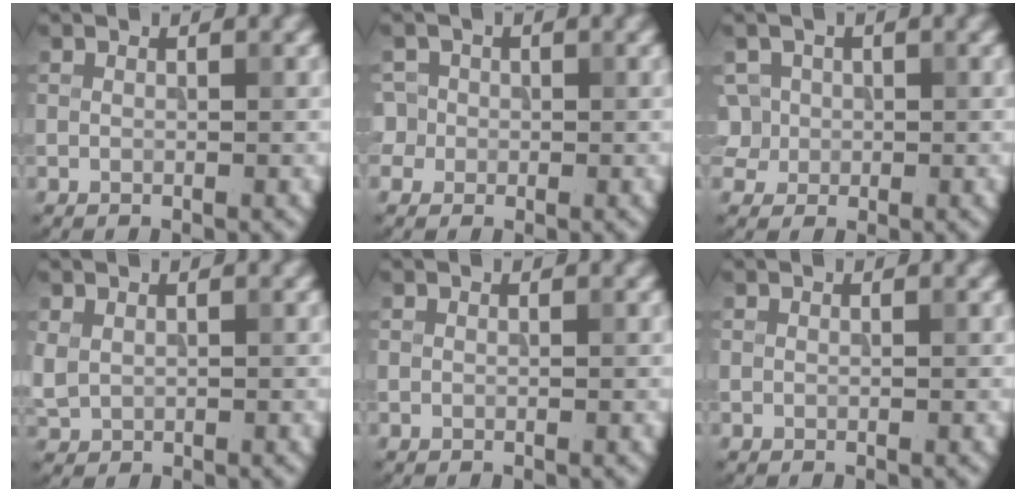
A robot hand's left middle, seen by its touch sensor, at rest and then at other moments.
{"total": 3.1, "force": [0.1, 2.9, 1.0], "torque": [-0.002, 0.025, -0.017]}
{"total": 3.3, "force": [0.2, 3.1, 1.1], "torque": [-0.022, 0.019, 0.007]}
{"total": 1.3, "force": [0.4, 1.0, 0.8], "torque": [-0.020, 0.000, 0.014]}
{"total": 0.0}
{"total": 0.0}